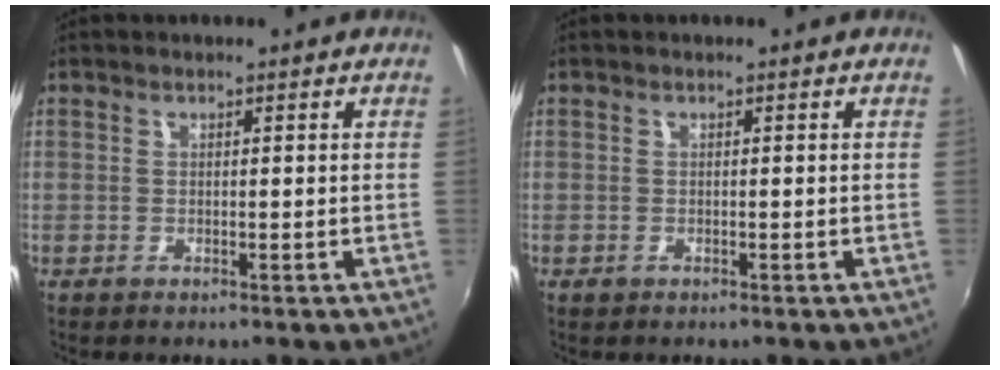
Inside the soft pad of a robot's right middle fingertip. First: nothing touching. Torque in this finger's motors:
{"motor_torque": [0.03, -0.02, 0.00, 0.00]}